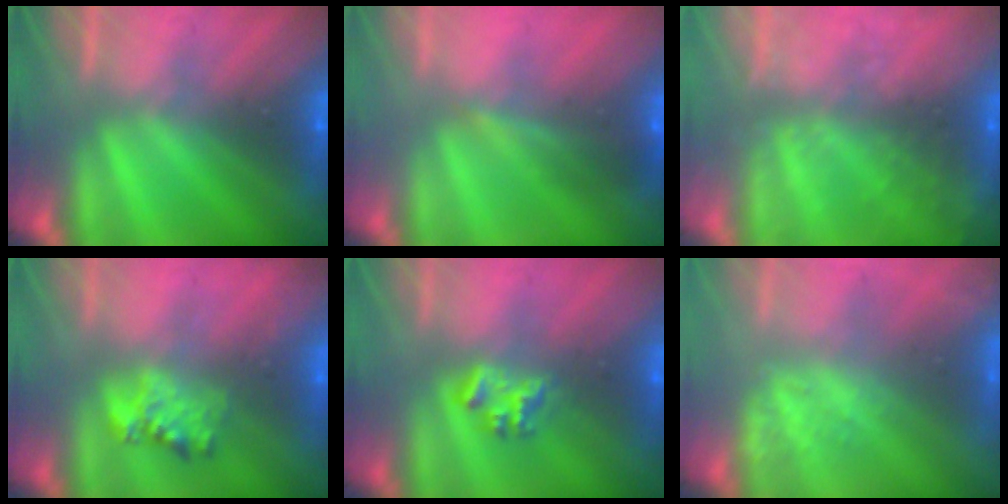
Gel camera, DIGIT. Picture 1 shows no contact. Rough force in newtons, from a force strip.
{"total": 4.2}
{"total": 9.1}
{"total": 2.3}
{"total": 2.2}
{"total": 2.4}